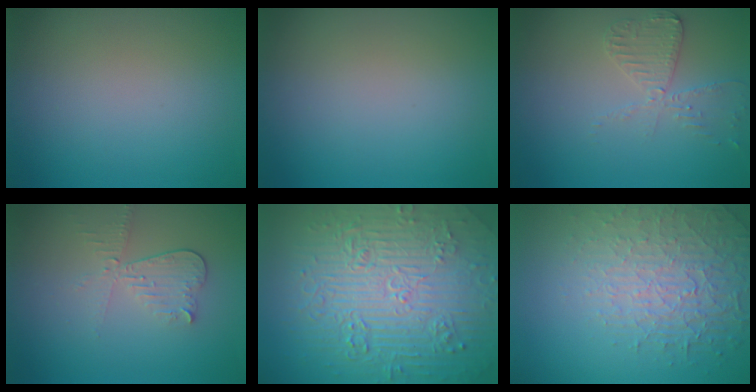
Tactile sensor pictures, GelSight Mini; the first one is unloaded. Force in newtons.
{"total": 0.0}
{"total": 2.9, "press": 2.8, "slide": 0.6}
{"total": 3.1, "press": 2.7, "slide": 1.5}
{"total": 11.0, "press": 7.5, "slide": 8.1}
{"total": 4.0, "press": 3.9, "slide": 1.1}